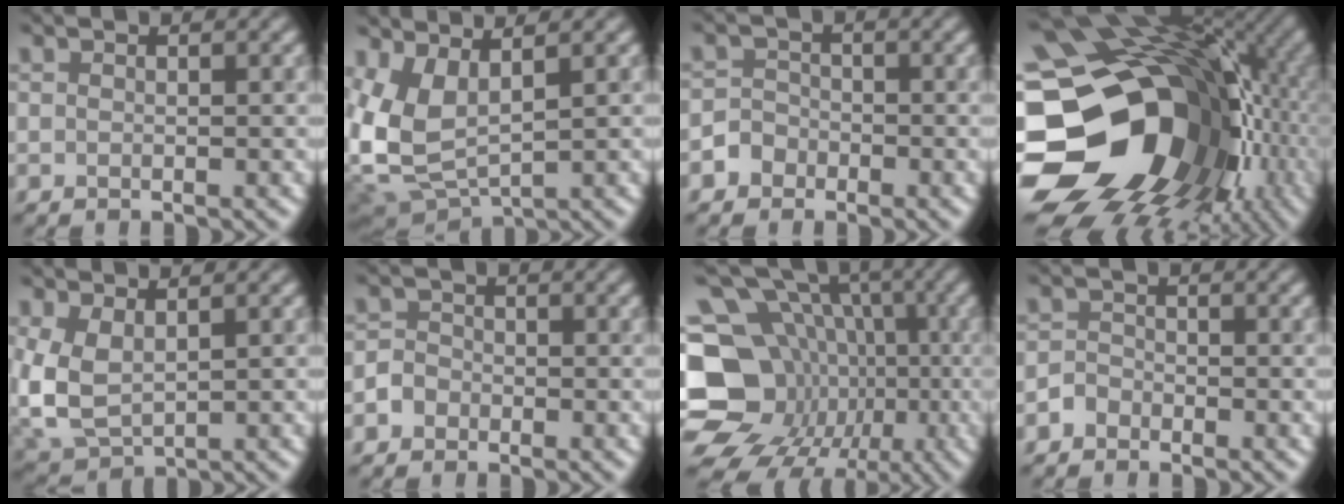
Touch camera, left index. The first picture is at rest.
{"total": 6.3, "force": [1.3, 2.8, 5.5], "torque": [-0.136, -0.004, 0.030]}
{"total": 1.9, "force": [-1.3, 1.4, 0.0], "torque": [0.016, 0.007, -0.033]}
{"total": 21.3, "force": [-3.7, 16.3, 13.2], "torque": [-0.233, -0.025, -0.045]}
{"total": 4.9, "force": [0.6, 3.0, 3.8], "torque": [-0.099, -0.004, 0.017]}
{"total": 1.5, "force": [-1.0, 1.1, 0.2], "torque": [0.004, 0.005, -0.026]}
{"total": 18.6, "force": [-5.4, 15.8, 8.2], "torque": [-0.159, -0.006, -0.098]}
{"total": 1.4, "force": [-1.2, 0.7, 0.0], "torque": [0.004, 0.007, -0.026]}